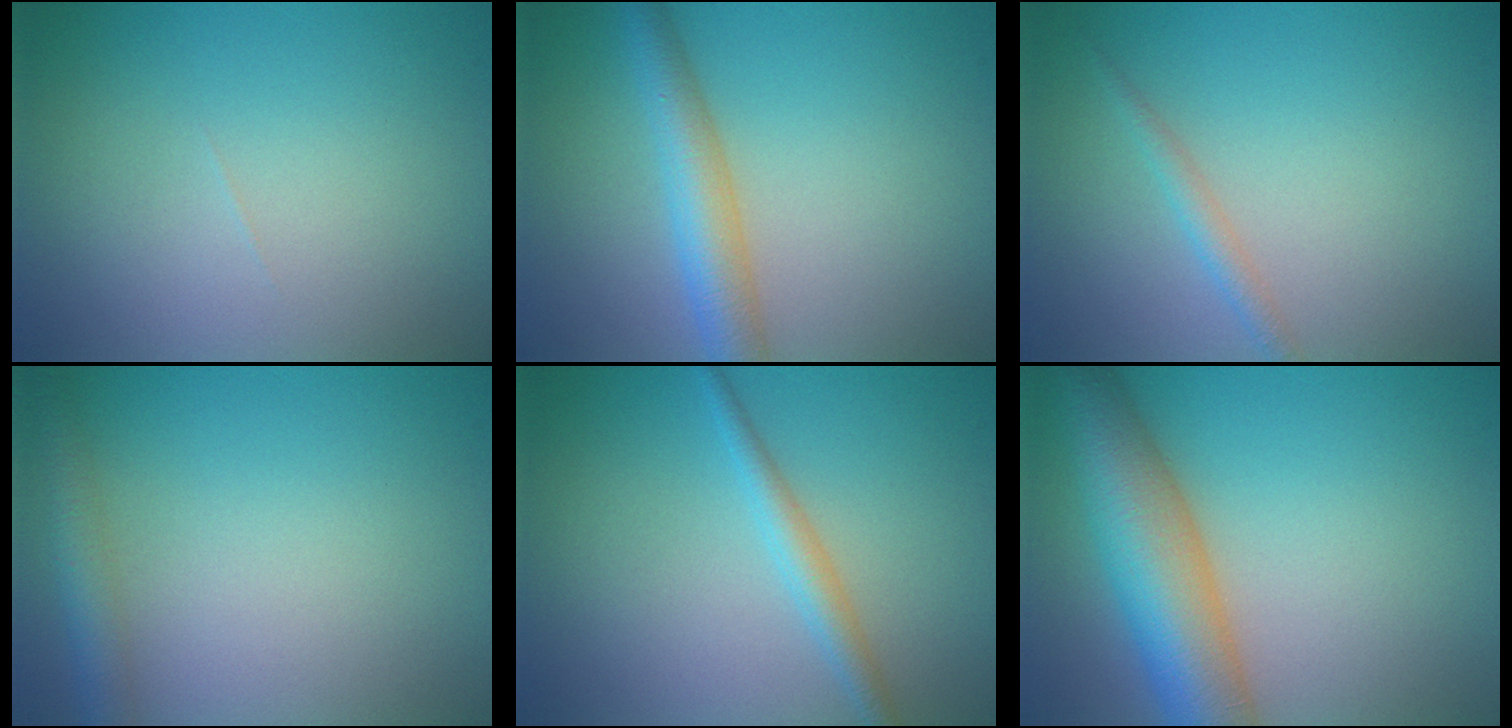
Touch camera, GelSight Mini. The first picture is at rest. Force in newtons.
{"total": 4.3, "press": 4.3, "slide": 0.1}
{"total": 1.4, "press": 1.4, "slide": 0.0}
{"total": 2.8, "press": 2.8, "slide": 0.2}
{"total": 2.1, "press": 2.1, "slide": 0.0}
{"total": 9.5, "press": 9.5, "slide": 0.3}